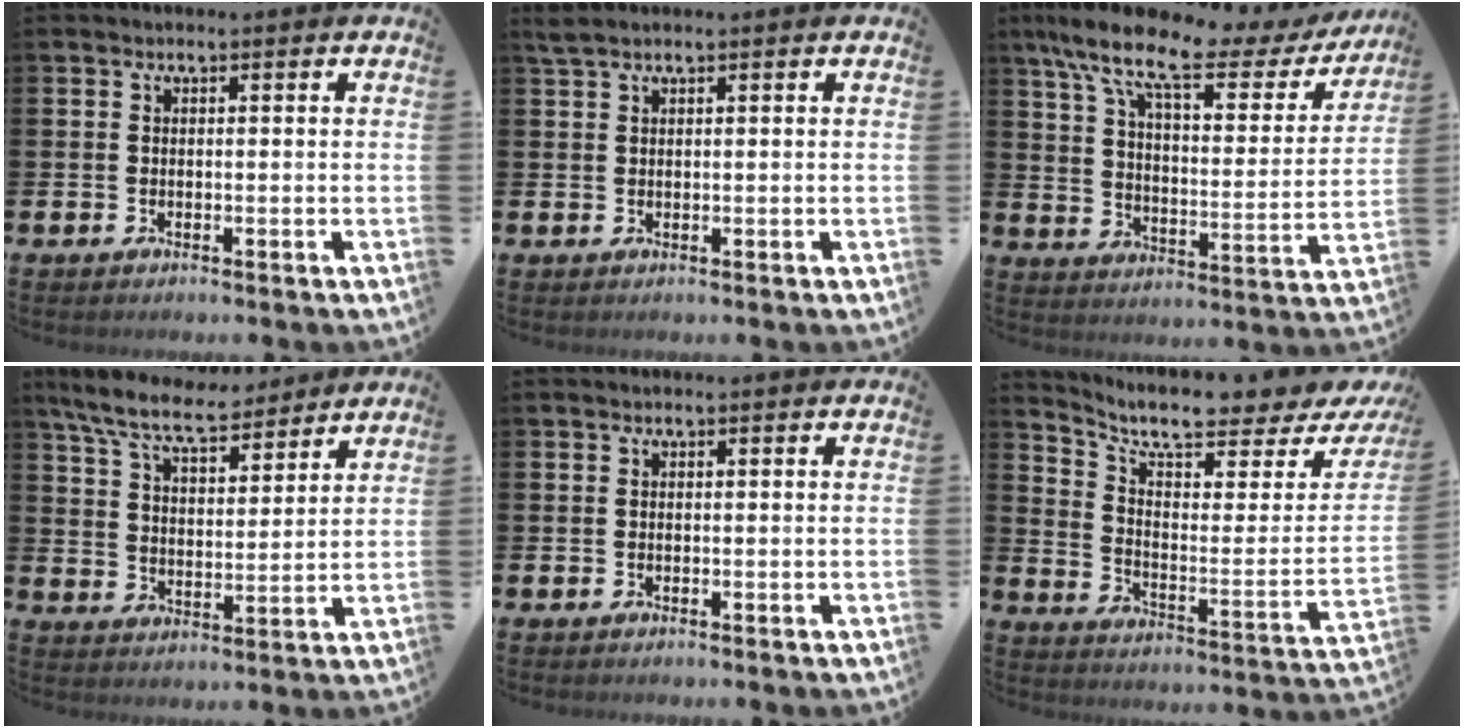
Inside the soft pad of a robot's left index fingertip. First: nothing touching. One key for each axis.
{"total": 1.5, "fx": 1.1, "fy": 0.2, "fz": 0.9, "tx": -0.015, "ty": 0.001, "tz": 0.020}
{"total": 11.9, "fx": 8.7, "fy": 3.7, "fz": 7.2, "tx": -0.160, "ty": -0.048, "tz": 0.141}
{"total": 8.3, "fx": 7.6, "fy": 1.6, "fz": 3.0, "tx": -0.090, "ty": -0.032, "tz": 0.138}
{"total": 0.0}
{"total": 9.1, "fx": 8.1, "fy": 1.8, "fz": 3.9, "tx": -0.083, "ty": -0.074, "tz": 0.131}